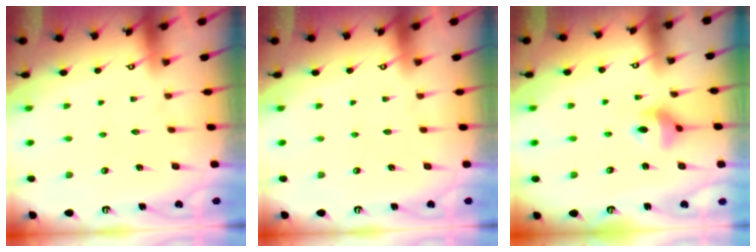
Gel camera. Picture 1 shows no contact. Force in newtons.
{"total": 0.0}
{"total": 5.7, "press": 5.7, "slide": 0.4}